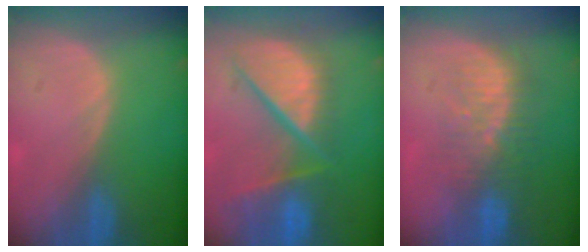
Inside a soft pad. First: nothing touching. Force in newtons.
{"total": 12.4, "press": 10.2, "slide": 7.1}
{"total": 8.2, "press": 7.6, "slide": 3.1}